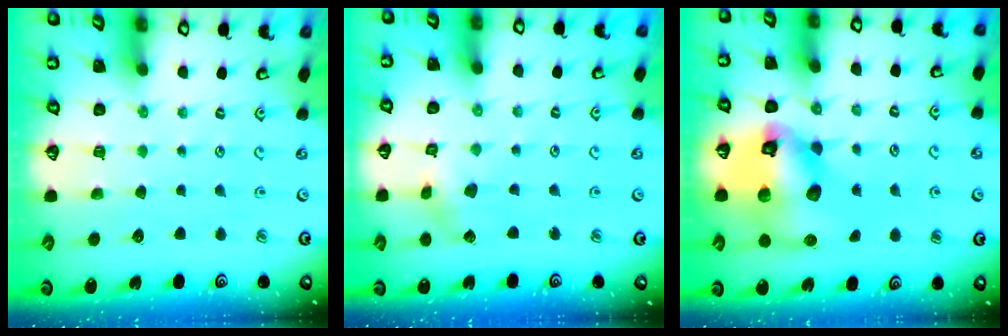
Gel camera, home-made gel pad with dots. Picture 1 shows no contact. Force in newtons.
{"total": 3.5, "press": 3.5, "slide": 0.5}
{"total": 17.4, "press": 17.2, "slide": 2.4}